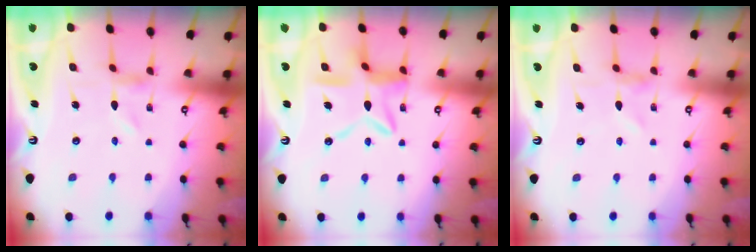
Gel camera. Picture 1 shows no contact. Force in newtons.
{"total": 12.0, "press": 12.0, "slide": 1.0}
{"total": 2.6, "press": 2.6, "slide": 0.3}